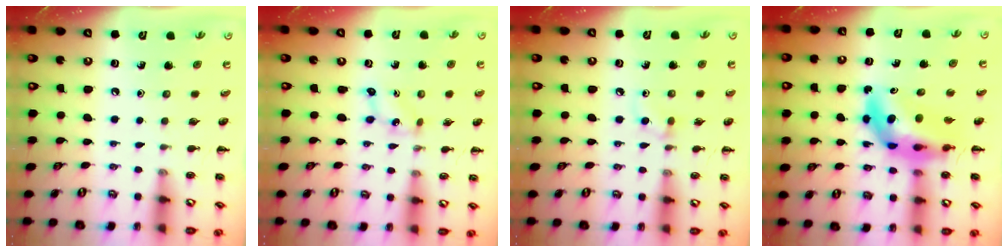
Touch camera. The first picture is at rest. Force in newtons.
{"total": 1.1, "press": 1.1, "slide": 0.4}
{"total": 4.5, "press": 4.2, "slide": 1.6}
{"total": 10.6, "press": 10.0, "slide": 3.3}